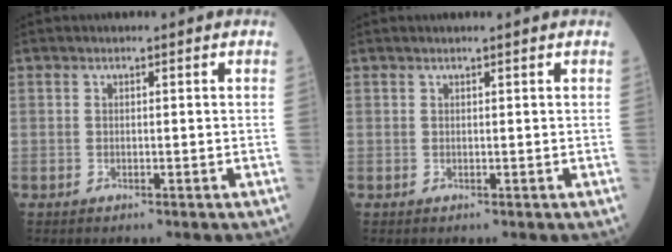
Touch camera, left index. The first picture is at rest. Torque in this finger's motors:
{"motor_torque": [-0.06, 0.05, -0.04, 0.01]}